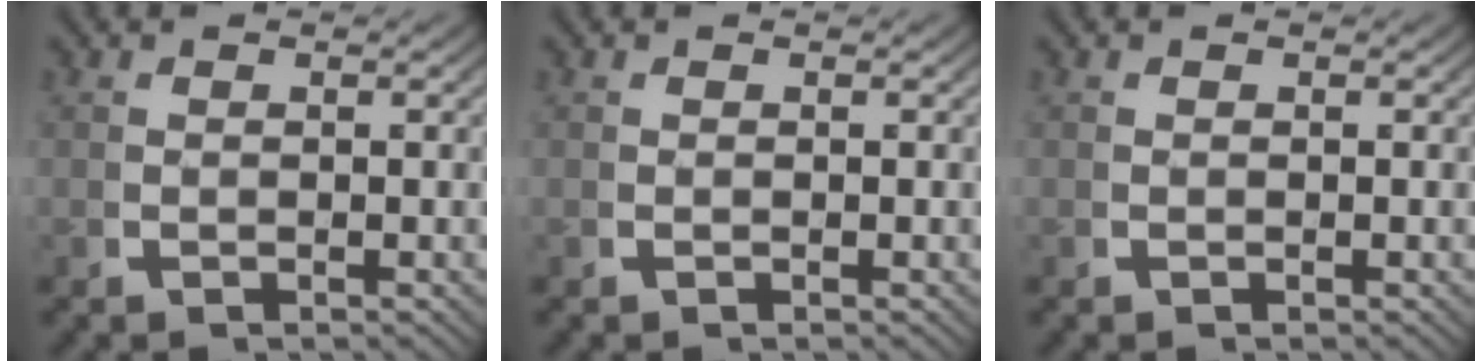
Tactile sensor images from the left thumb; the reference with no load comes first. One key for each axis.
{"total": 0.0}
{"total": 0.0}